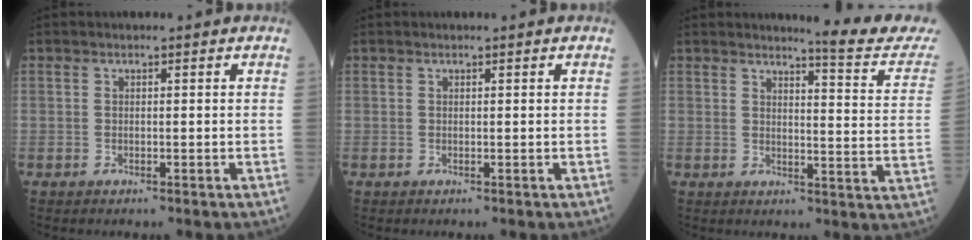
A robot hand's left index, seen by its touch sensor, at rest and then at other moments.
{"total": 0.0}
{"total": 10.4, "force": [10.2, -0.8, 2.0], "torque": [-0.019, -0.071, 0.107]}